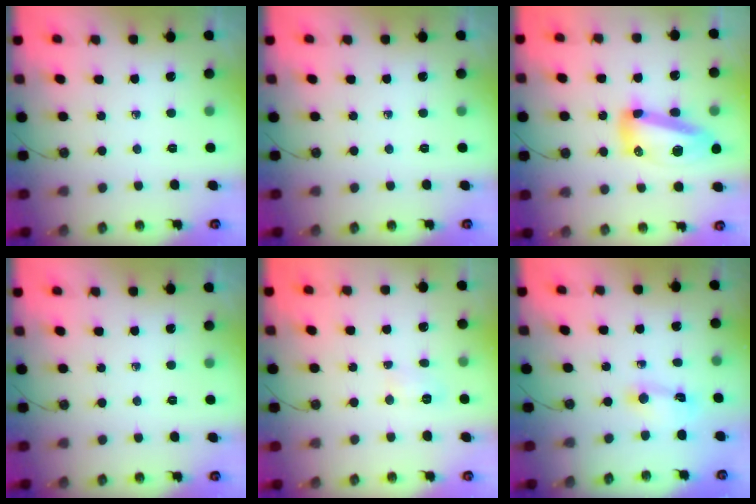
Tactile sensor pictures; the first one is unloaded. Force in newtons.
{"total": 0.0}
{"total": 15.0, "press": 14.9, "slide": 1.4}
{"total": 0.0}
{"total": 3.9, "press": 3.8, "slide": 0.5}
{"total": 2.2, "press": 2.2, "slide": 0.3}